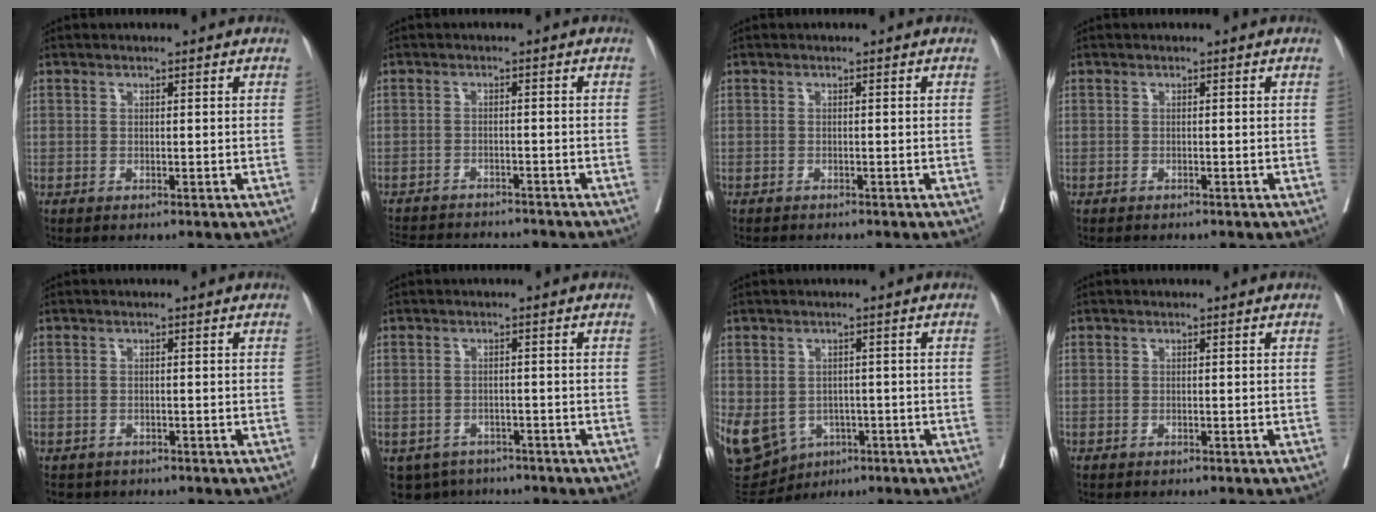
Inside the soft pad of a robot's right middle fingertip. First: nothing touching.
{"total": 12.9, "force": [-12.0, 2.6, 3.9], "torque": [-0.079, -0.002, -0.161]}
{"total": 2.6, "force": [-2.4, 0.6, 0.9], "torque": [-0.017, -0.005, -0.029]}
{"total": 1.4, "force": [-1.2, 0.3, 0.5], "torque": [-0.013, -0.003, -0.016]}
{"total": 2.6, "force": [-2.1, 1.5, 0.1], "torque": [-0.006, 0.000, -0.032]}
{"total": 5.6, "force": [-4.3, 3.6, 0.5], "torque": [-0.006, 0.001, -0.058]}
{"total": 17.2, "force": [-6.0, 14.3, 7.5], "torque": [-0.214, 0.000, -0.072]}
{"total": 0.8, "force": [-0.7, 0.2, 0.3], "torque": [-0.007, -0.002, -0.012]}